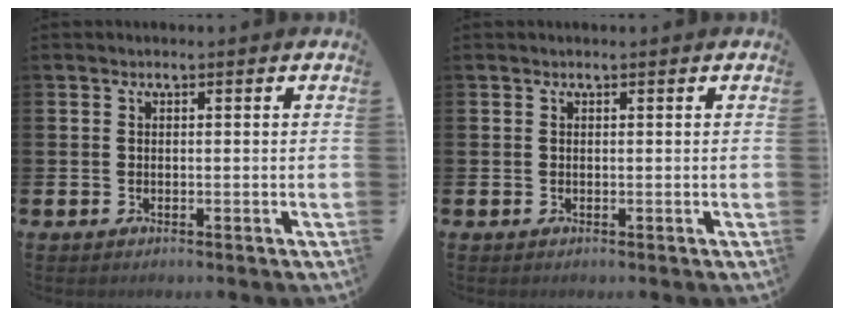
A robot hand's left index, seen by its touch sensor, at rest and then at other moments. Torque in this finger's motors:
{"motor_torque": [0.01, -1.53, -0.31, 0.06]}